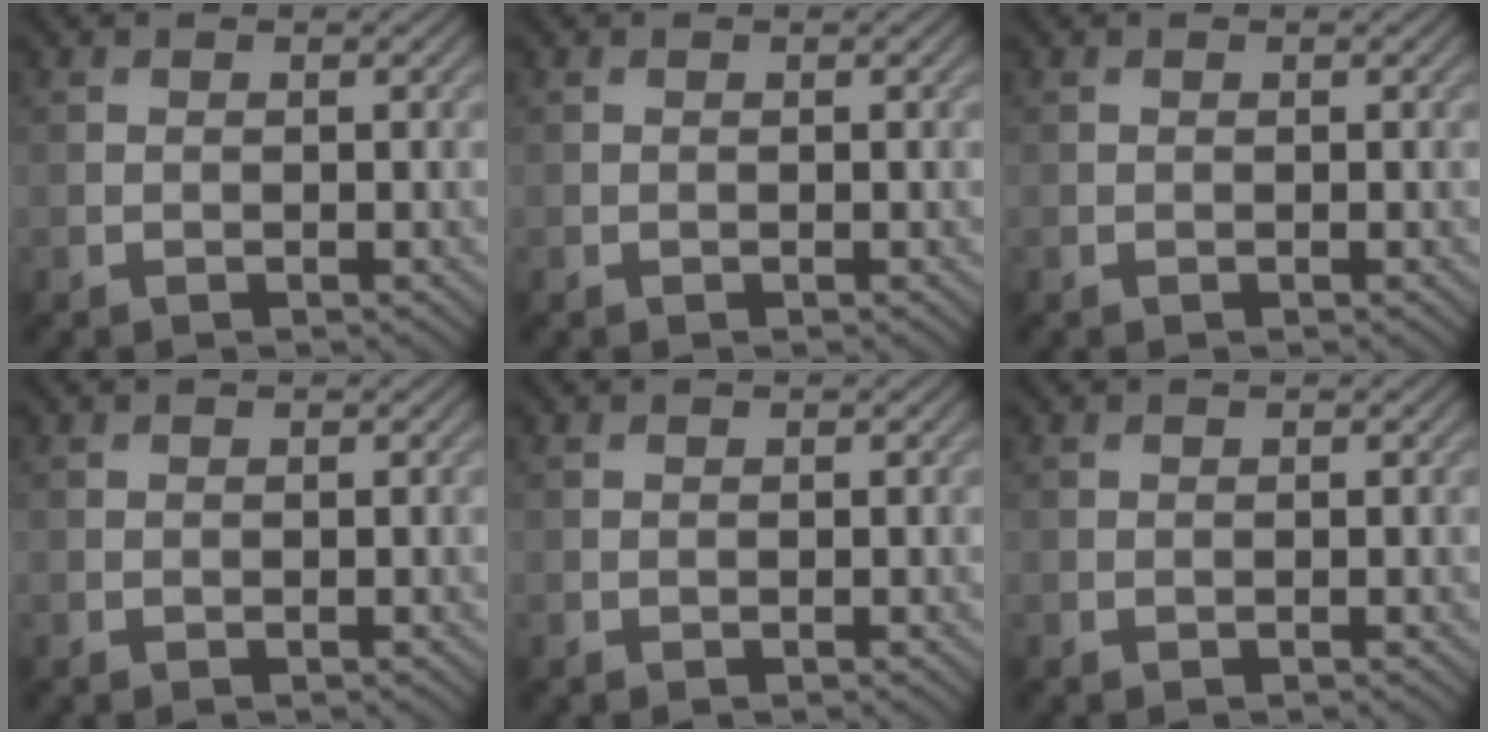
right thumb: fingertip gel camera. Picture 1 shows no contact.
{"total": 0.0}
{"total": 0.0}
{"total": 0.0}
{"total": 0.0}
{"total": 0.0}